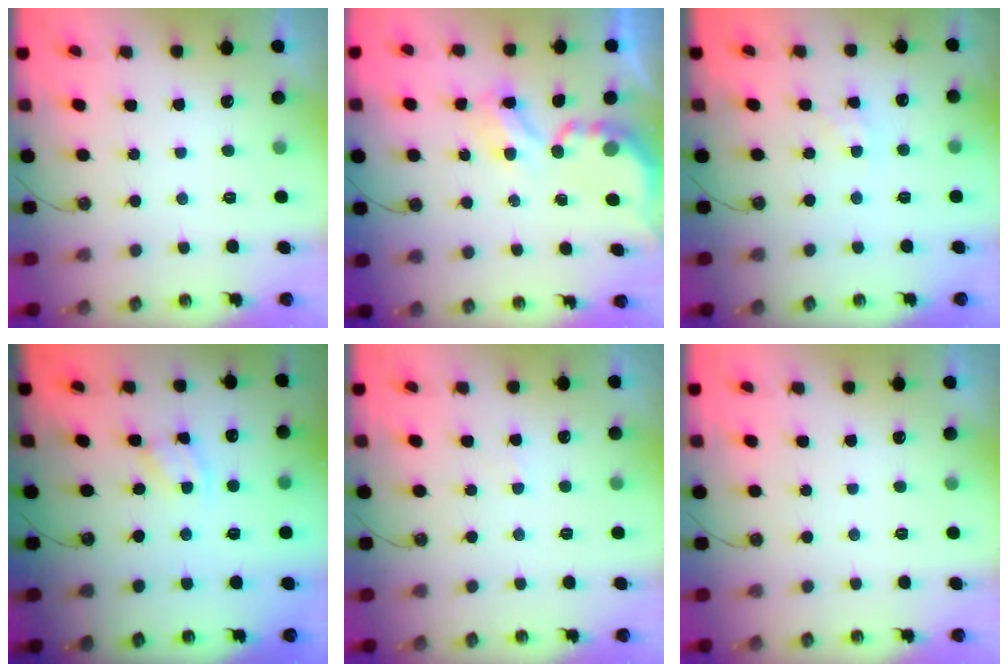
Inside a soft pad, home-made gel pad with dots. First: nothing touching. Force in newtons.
{"total": 3.8, "press": 3.8, "slide": 0.2}
{"total": 2.1, "press": 2.1, "slide": 0.4}
{"total": 2.1, "press": 2.1, "slide": 0.3}
{"total": 1.9, "press": 1.9, "slide": 0.3}
{"total": 0.0}